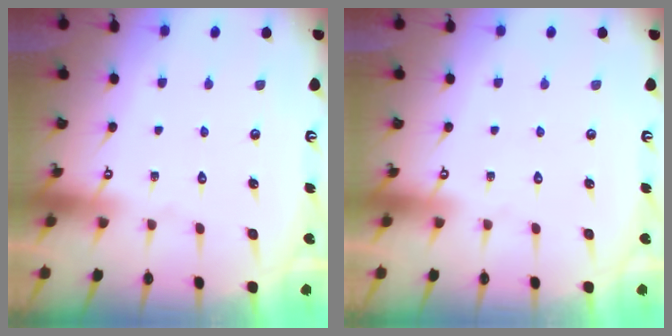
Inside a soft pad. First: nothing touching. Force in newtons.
{"total": 0.0}